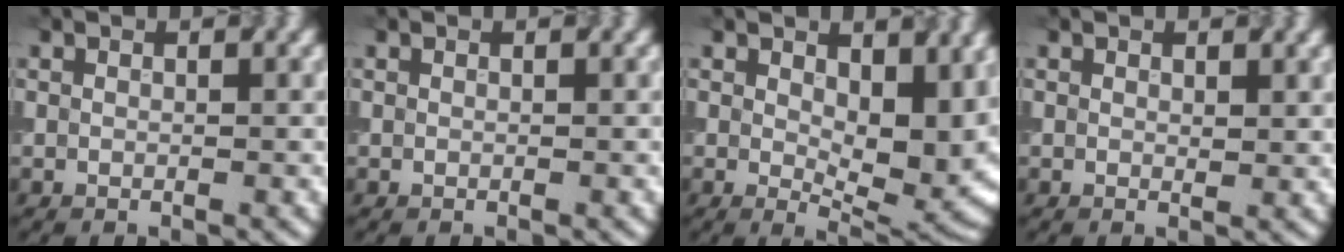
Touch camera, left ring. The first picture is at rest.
{"total": 0.0}
{"total": 7.4, "force": [1.1, 3.8, 6.2], "torque": [-0.095, -0.016, 0.026]}
{"total": 0.7, "force": [0.3, 0.3, 0.5], "torque": [-0.006, -0.003, 0.009]}